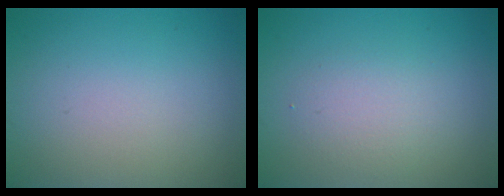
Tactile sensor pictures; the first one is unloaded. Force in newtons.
{"total": 2.2, "press": 2.2, "slide": 0.1}